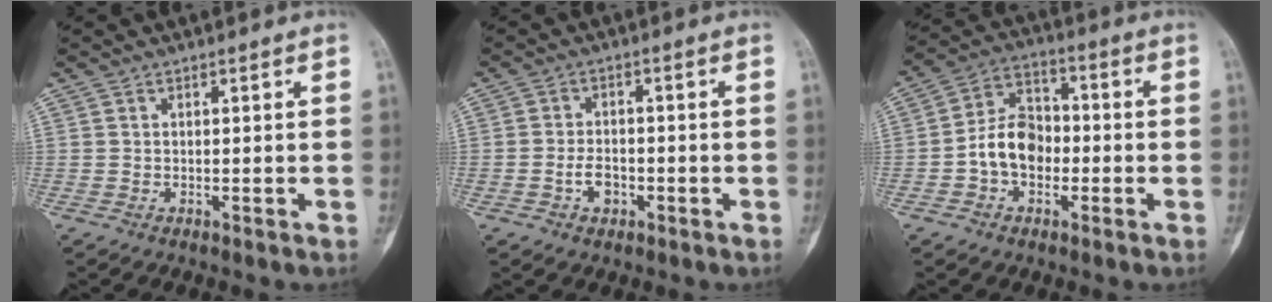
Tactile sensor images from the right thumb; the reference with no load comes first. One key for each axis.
{"total": 3.9, "fx": -1.4, "fy": 2.8, "fz": 2.3, "tx": -0.030, "ty": 0.015, "tz": -0.025}
{"total": 10.0, "fx": -1.9, "fy": 7.3, "fz": 6.5, "tx": -0.095, "ty": 0.034, "tz": -0.045}